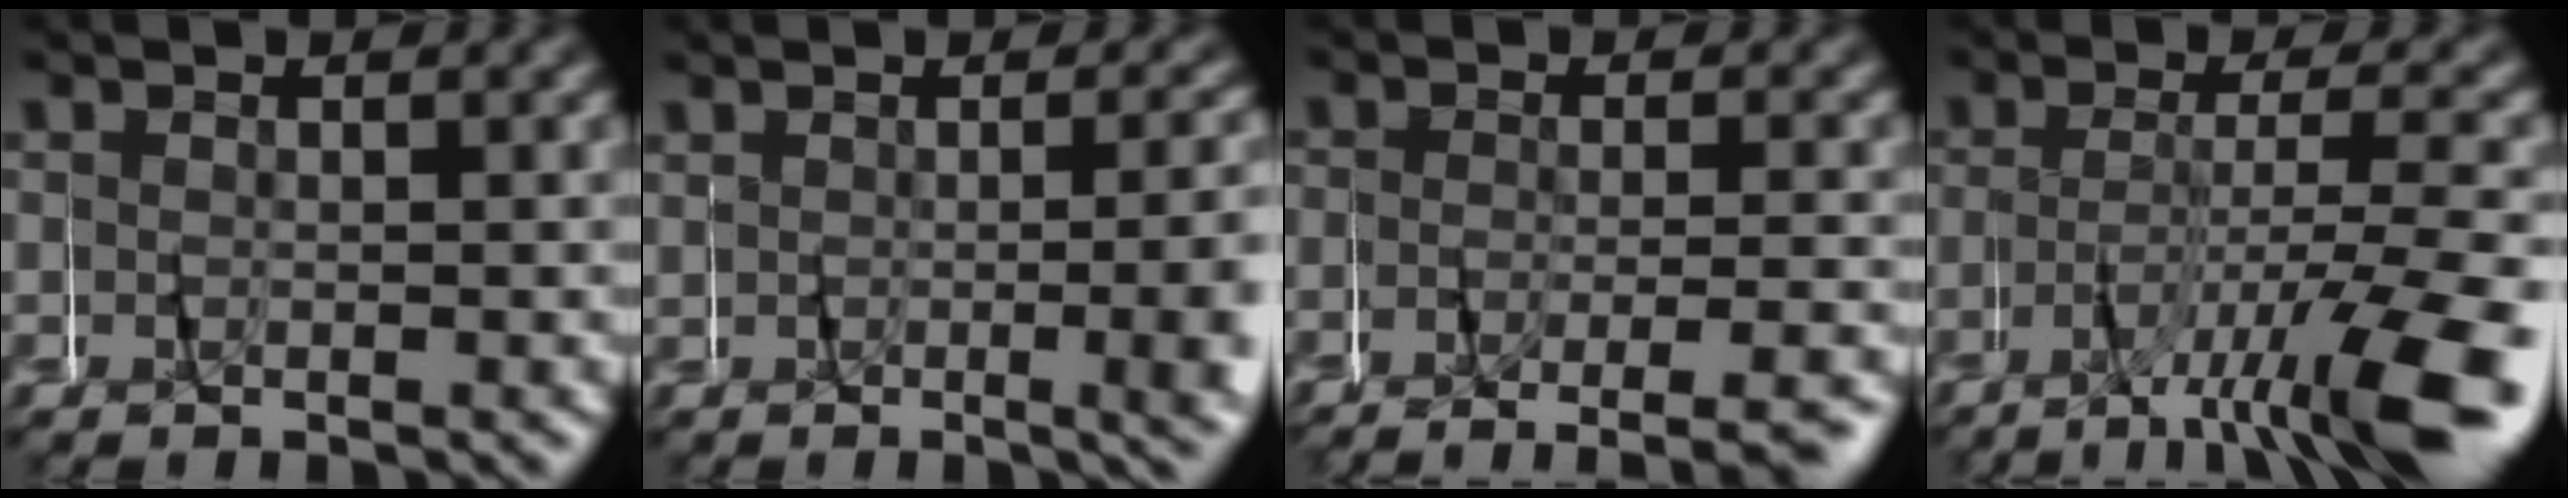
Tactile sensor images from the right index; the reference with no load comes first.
{"total": 3.8, "force": [0.1, 0.5, 3.7], "torque": [-0.024, 0.013, 0.000]}
{"total": 3.9, "force": [-3.1, 0.8, 2.1], "torque": [-0.028, -0.008, -0.050]}
{"total": 7.4, "force": [-4.7, 1.1, 5.6], "torque": [-0.078, -0.008, -0.073]}